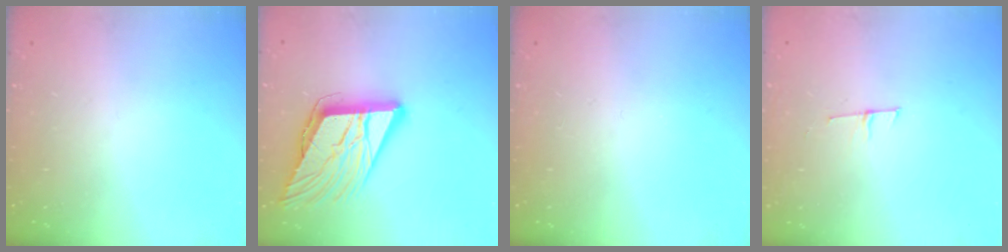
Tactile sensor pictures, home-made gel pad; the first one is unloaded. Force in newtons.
{"total": 15.3, "press": 14.7, "slide": 4.1}
{"total": 0.0}
{"total": 5.3, "press": 4.5, "slide": 2.9}